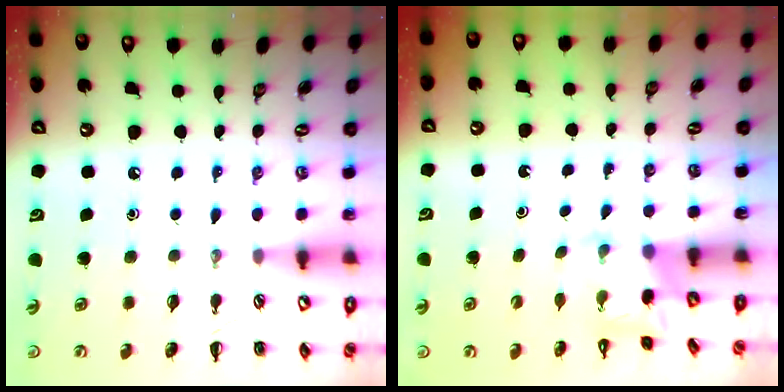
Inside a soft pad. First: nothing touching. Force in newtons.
{"total": 2.0, "press": 2.0, "slide": 0.5}